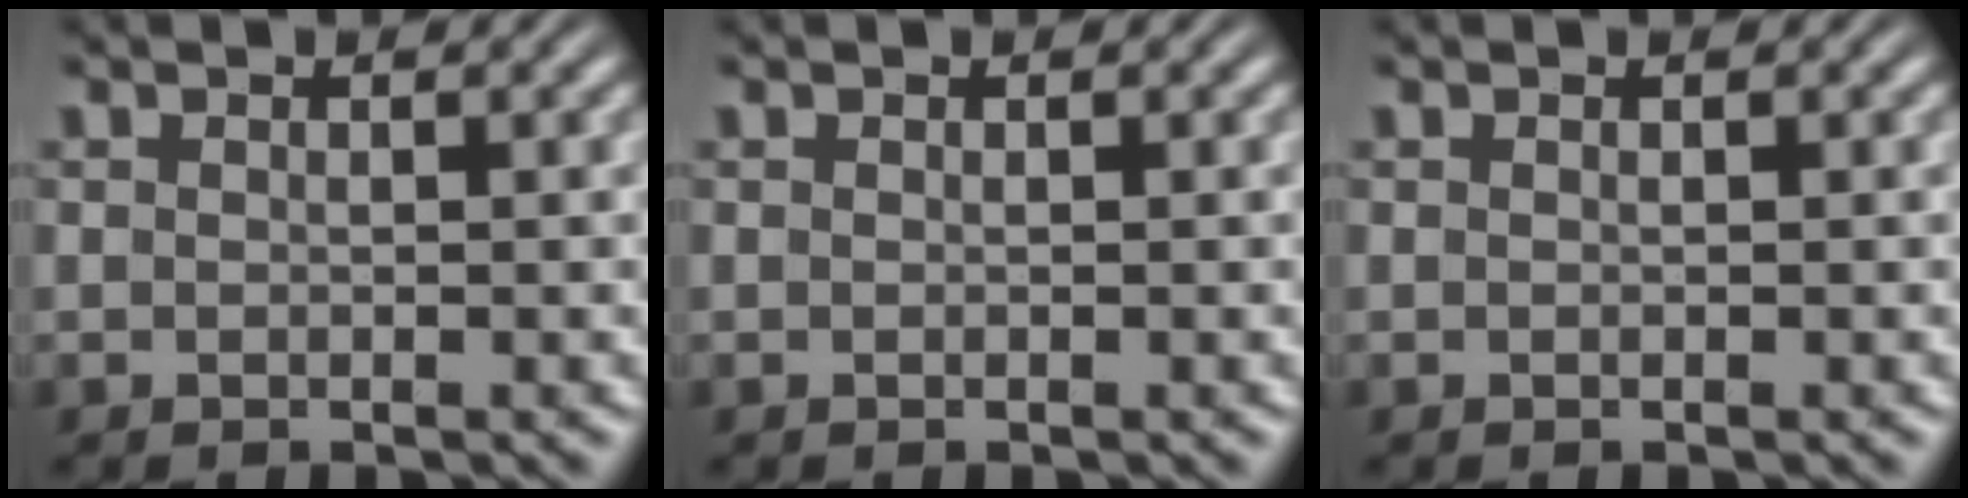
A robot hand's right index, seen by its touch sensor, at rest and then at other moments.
{"total": 0.0}
{"total": 0.0}